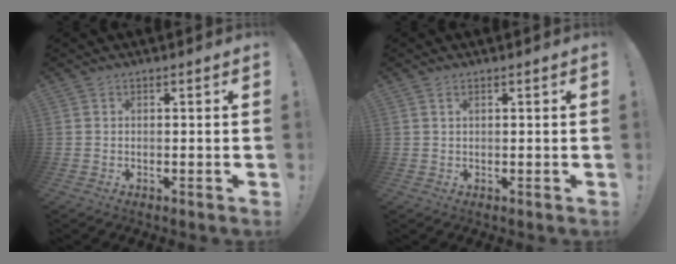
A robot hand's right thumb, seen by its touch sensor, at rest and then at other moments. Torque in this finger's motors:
{"motor_torque": [-0.12, 0.09, -0.04, -0.06, -0.04]}